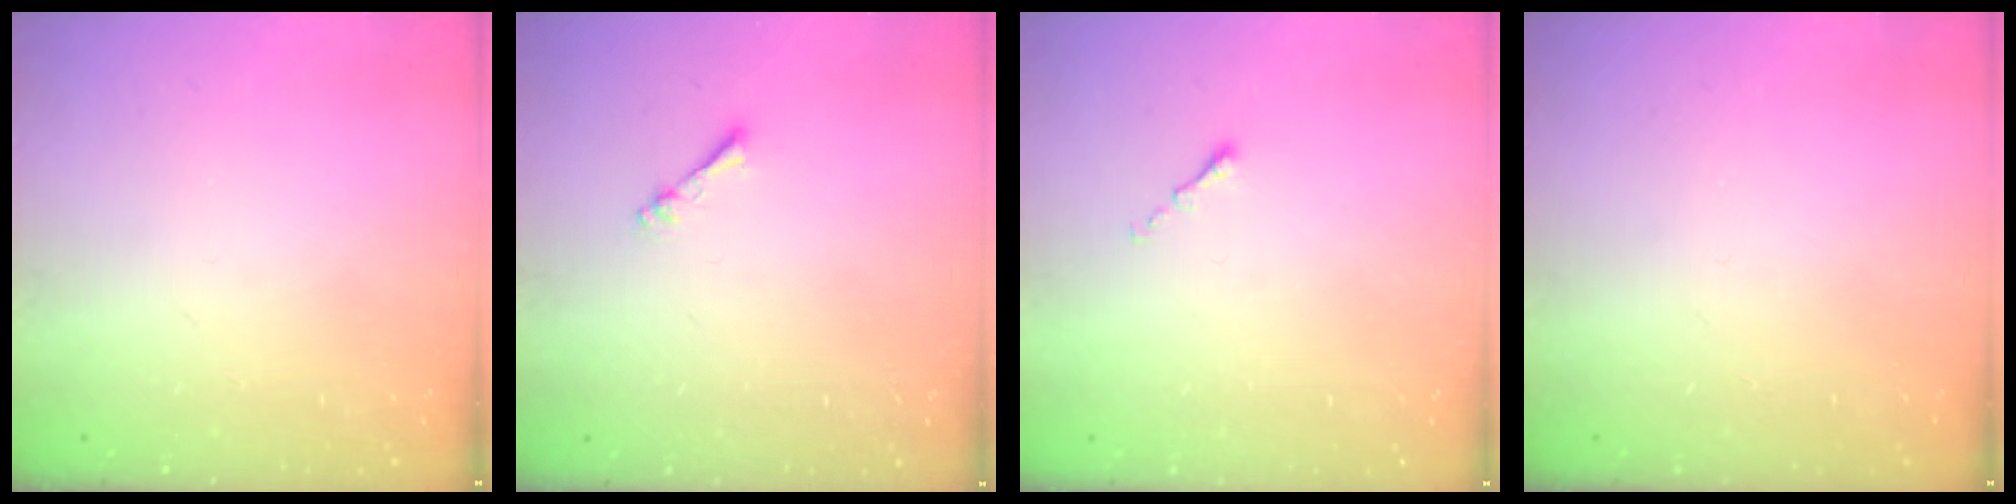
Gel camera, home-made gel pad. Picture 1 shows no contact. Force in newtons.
{"total": 1.1, "press": 1.1, "slide": 0.2}
{"total": 0.0}
{"total": 0.0}